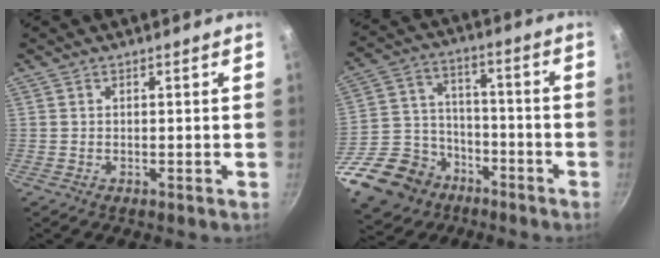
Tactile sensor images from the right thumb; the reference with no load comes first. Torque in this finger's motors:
{"motor_torque": [1.84, -0.29, 0.60, -0.41, 0.03]}